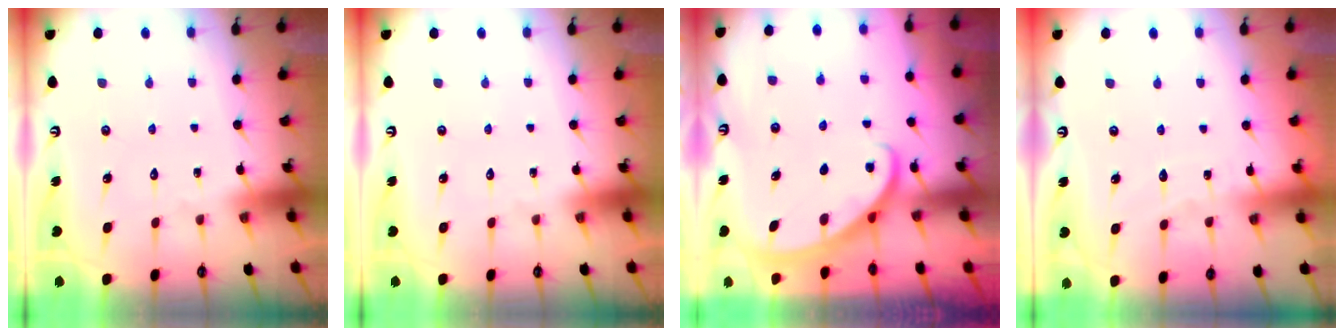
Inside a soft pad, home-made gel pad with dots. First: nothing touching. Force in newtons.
{"total": 0.0}
{"total": 2.8, "press": 2.8, "slide": 0.1}
{"total": 3.4, "press": 3.4, "slide": 0.3}